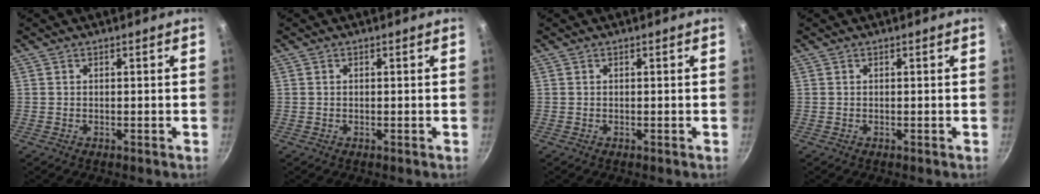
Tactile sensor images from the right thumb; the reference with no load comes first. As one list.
[{"total": 0.0}, {"total": 0.0}, {"total": 0.0}]